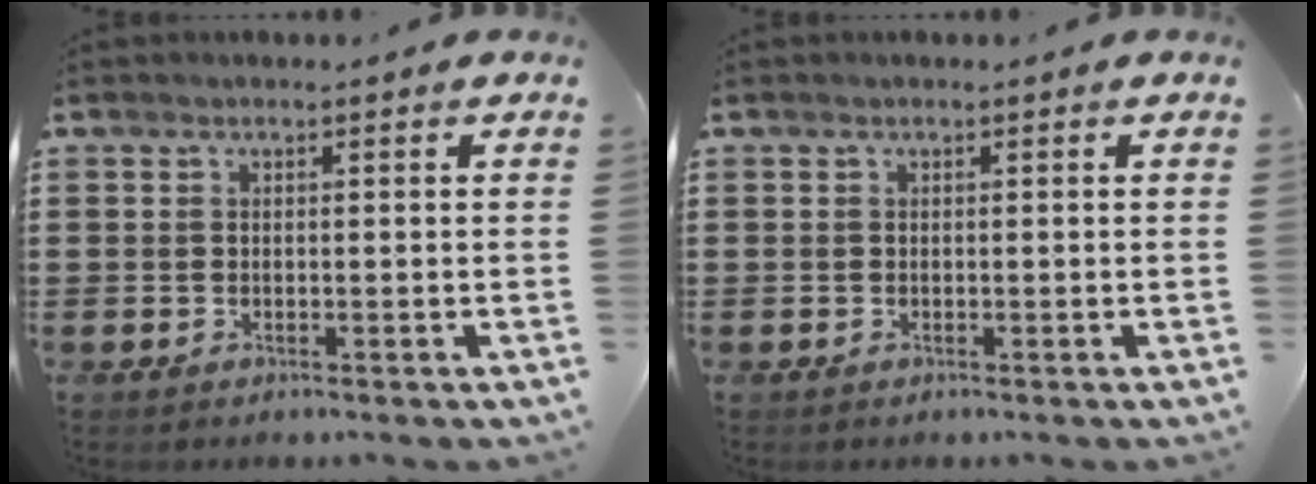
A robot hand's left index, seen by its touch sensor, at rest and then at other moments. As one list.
[{"total": 0.0}]